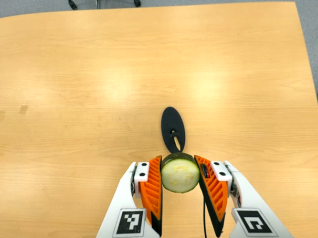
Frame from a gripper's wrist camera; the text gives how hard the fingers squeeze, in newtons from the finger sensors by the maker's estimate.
{"total": 11.6, "left": 10.6, "right": 12.5}